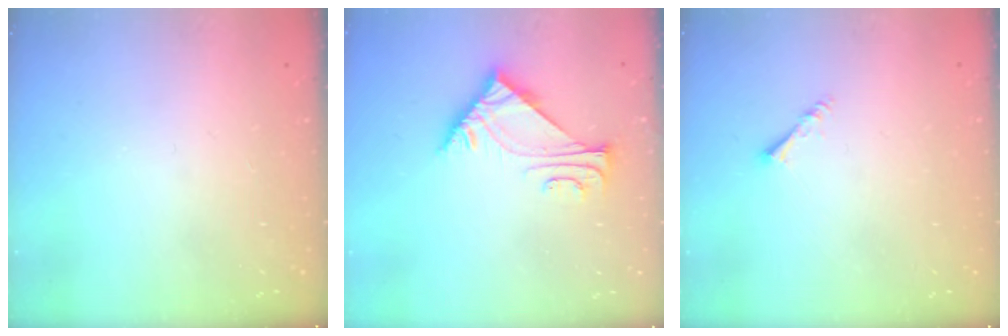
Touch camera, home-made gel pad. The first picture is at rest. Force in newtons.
{"total": 5.7, "press": 5.6, "slide": 0.7}
{"total": 1.8, "press": 1.8, "slide": 0.1}